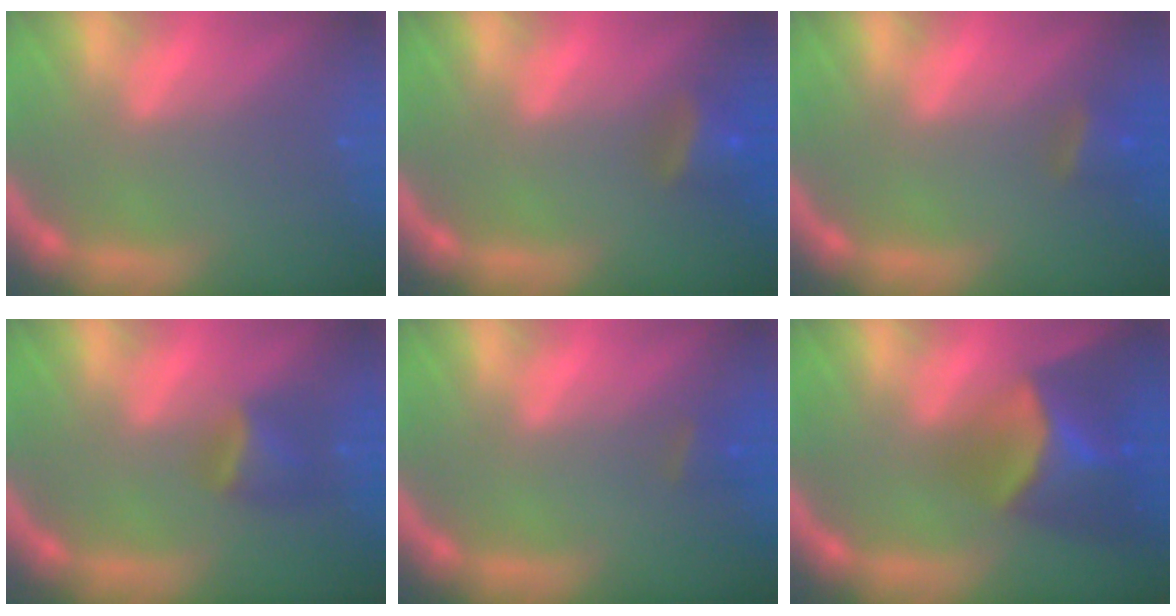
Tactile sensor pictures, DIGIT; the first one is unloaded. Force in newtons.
{"total": 3.4}
{"total": 2.4}
{"total": 2.9}
{"total": 1.4}
{"total": 8.4}